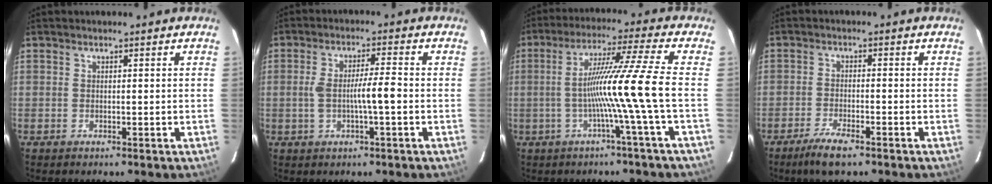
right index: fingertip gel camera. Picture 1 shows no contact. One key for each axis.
{"total": 5.6, "fx": -0.8, "fy": 0.4, "fz": 5.5, "tx": -0.104, "ty": 0.007, "tz": -0.011}
{"total": 11.1, "fx": -2.1, "fy": -3.3, "fz": 10.3, "tx": -0.183, "ty": 0.005, "tz": -0.037}
{"total": 4.9, "fx": -3.5, "fy": 0.6, "fz": 3.3, "tx": -0.070, "ty": -0.010, "tz": -0.062}